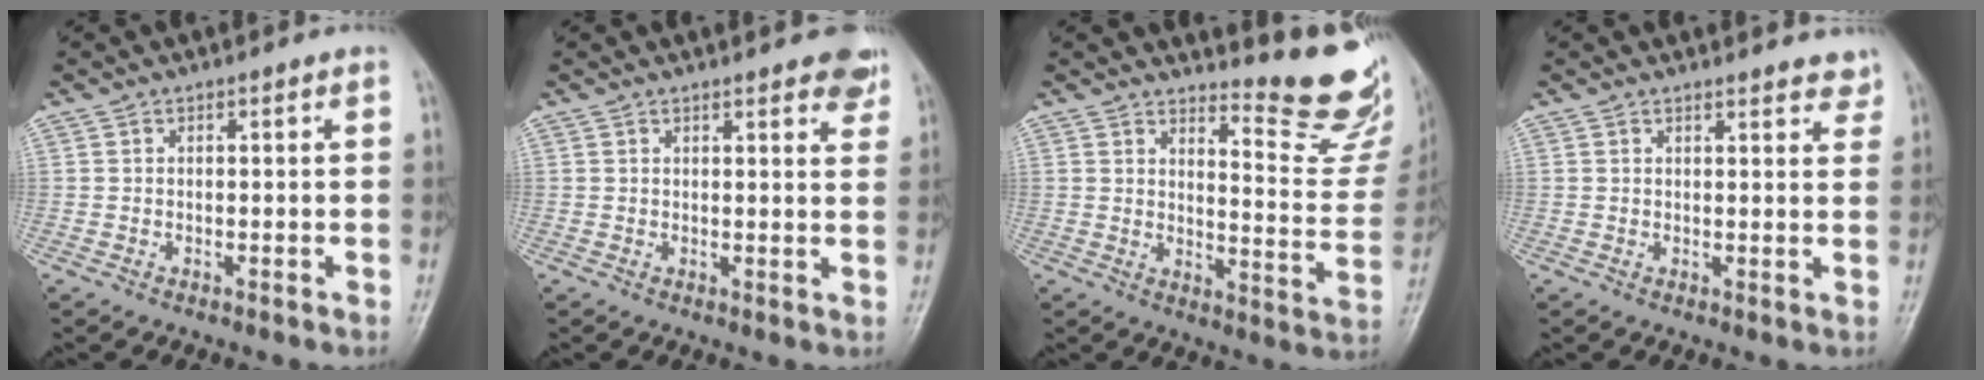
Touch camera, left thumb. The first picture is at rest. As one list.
[{"total": 5.3, "force": [3.9, 1.6, 3.2], "torque": [-0.018, -0.015, 0.040]}, {"total": 14.2, "force": [13.2, 2.2, 4.6], "torque": [-0.030, -0.168, 0.153]}, {"total": 4.9, "force": [4.5, 1.6, 1.2], "torque": [0.010, -0.023, 0.040]}]